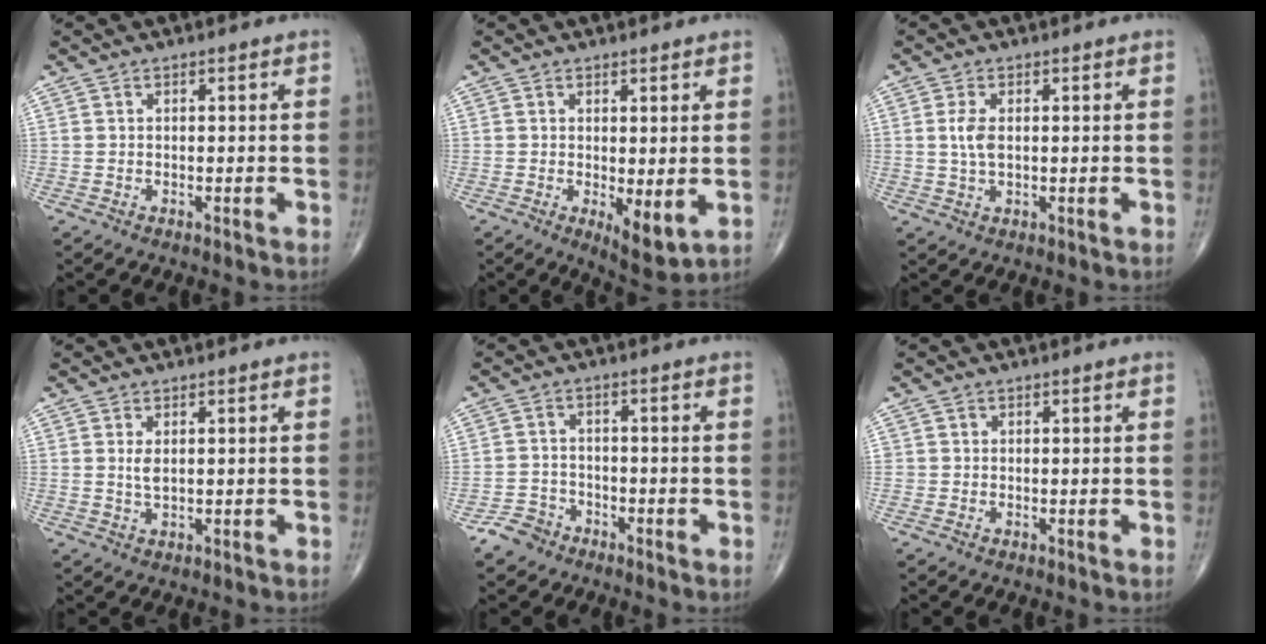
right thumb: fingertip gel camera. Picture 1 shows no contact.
{"total": 5.8, "force": [-0.7, 2.1, 5.4], "torque": [-0.077, -0.019, -0.003]}
{"total": 3.5, "force": [0.4, 1.8, 3.0], "torque": [-0.065, 0.000, 0.008]}
{"total": 2.0, "force": [0.5, 0.9, 1.8], "torque": [-0.033, -0.005, 0.013]}
{"total": 4.1, "force": [-3.0, 2.8, 0.3], "torque": [0.008, 0.017, -0.058]}
{"total": 0.7, "force": [0.0, 0.7, 0.0], "torque": [0.007, 0.005, -0.002]}